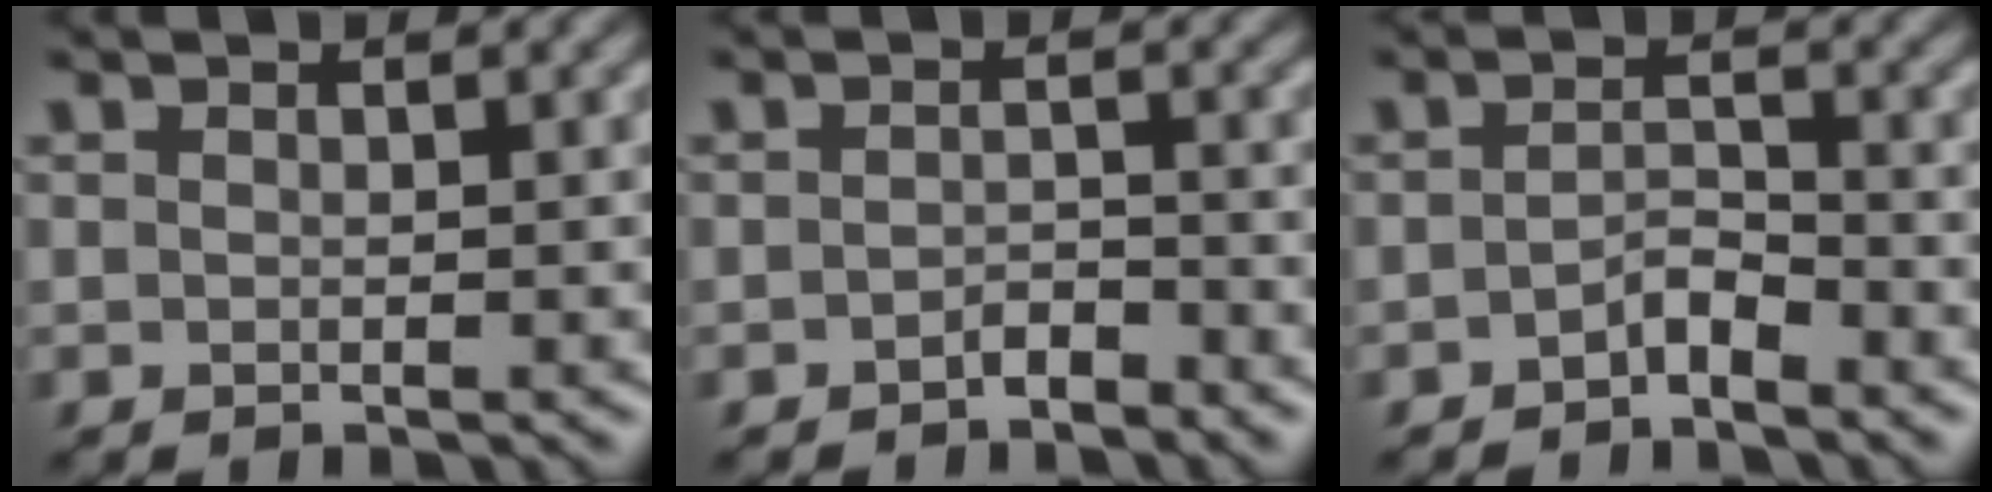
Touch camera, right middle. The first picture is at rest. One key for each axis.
{"total": 1.4, "fx": -1.1, "fy": 0.5, "fz": 0.6, "tx": -0.009, "ty": 0.004, "tz": -0.021}
{"total": 1.7, "fx": -1.3, "fy": 0.5, "fz": 1.0, "tx": -0.019, "ty": 0.006, "tz": -0.025}